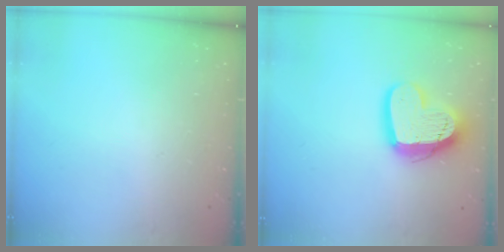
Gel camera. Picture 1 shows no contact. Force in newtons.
{"total": 16.7, "press": 16.6, "slide": 1.4}